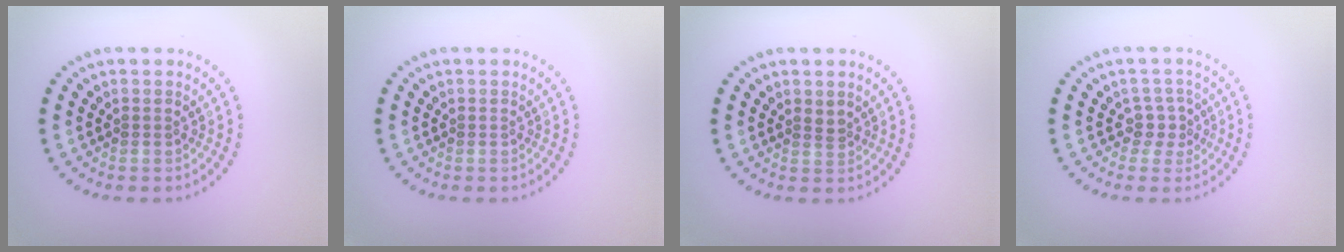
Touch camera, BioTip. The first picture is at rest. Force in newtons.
{"total": 0.0}
{"total": 1.1, "press": 0.8, "slide": 0.6}
{"total": 2.0, "press": 1.5, "slide": 1.3}